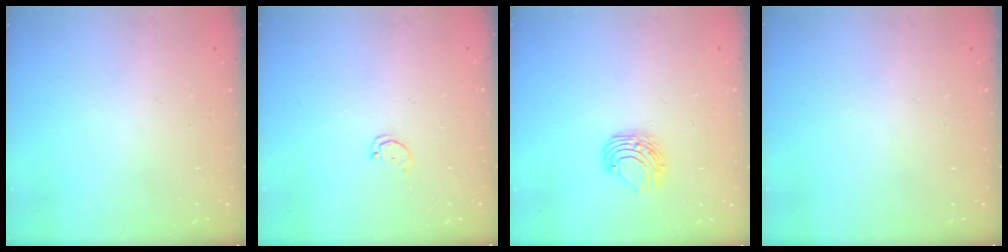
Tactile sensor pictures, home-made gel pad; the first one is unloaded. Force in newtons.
{"total": 1.7, "press": 1.7, "slide": 0.2}
{"total": 7.5, "press": 7.5, "slide": 0.7}
{"total": 0.0}